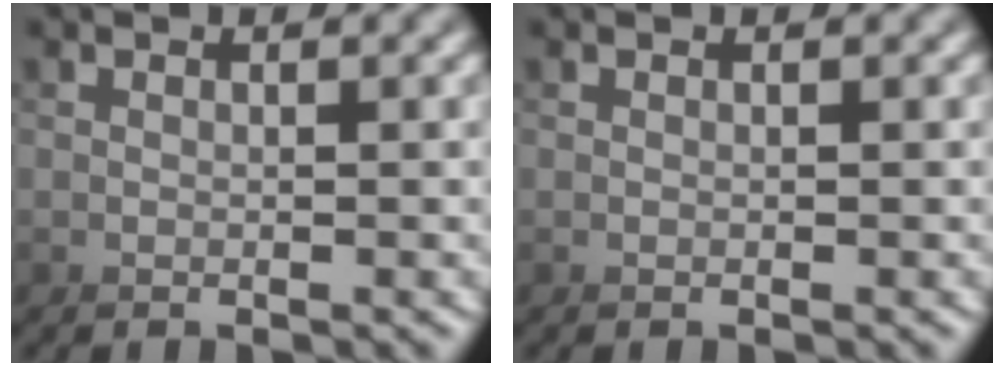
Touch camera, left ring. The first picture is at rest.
{"total": 0.0}